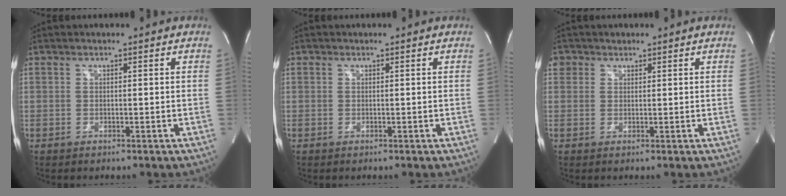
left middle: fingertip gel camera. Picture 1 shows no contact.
{"total": 0.0}
{"total": 1.9, "force": [1.0, 1.7, 0.0], "torque": [0.012, 0.004, 0.013]}